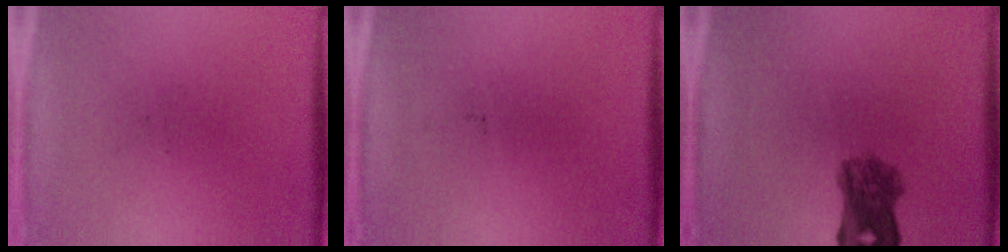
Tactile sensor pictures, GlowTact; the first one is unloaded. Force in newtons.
{"total": 0.0}
{"total": 5.9}